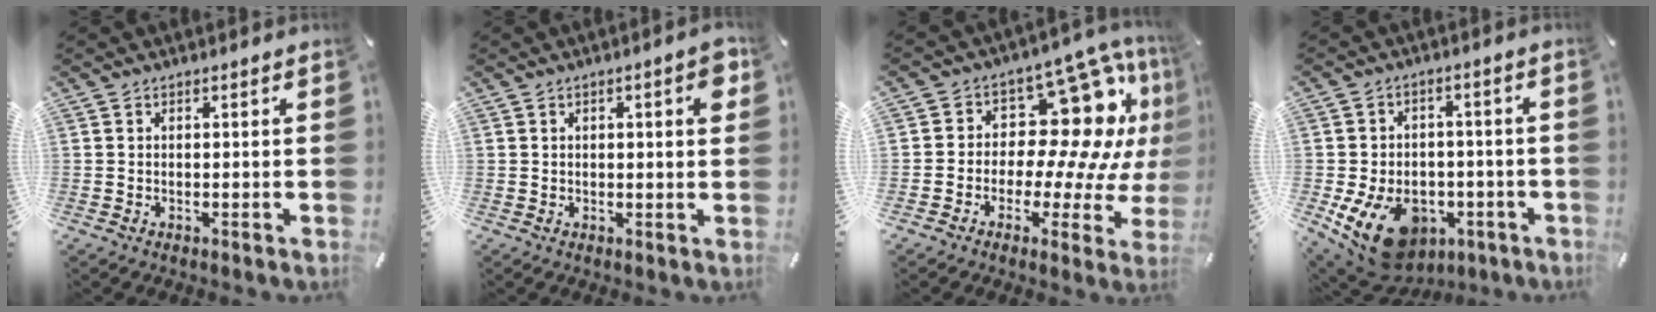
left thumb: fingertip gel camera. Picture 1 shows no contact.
{"total": 4.3, "force": [1.1, 1.6, 3.9], "torque": [-0.050, 0.000, 0.011]}
{"total": 19.6, "force": [6.5, 11.4, 14.6], "torque": [-0.199, -0.058, 0.111]}
{"total": 15.1, "force": [-6.6, 10.4, 8.7], "torque": [-0.159, 0.039, -0.104]}